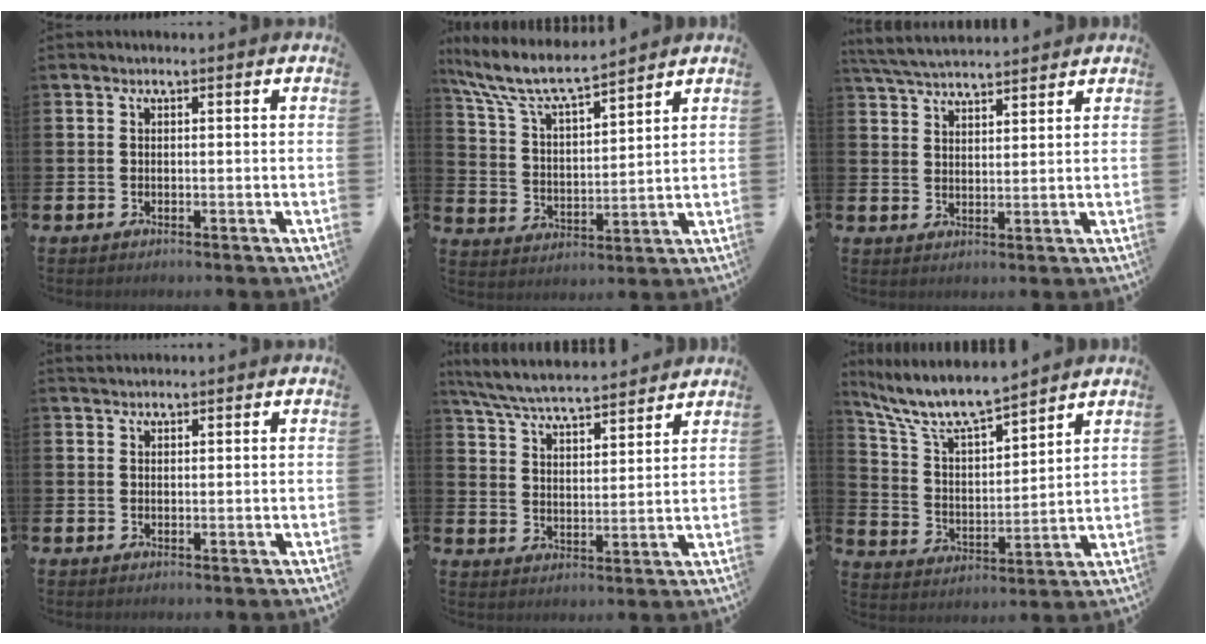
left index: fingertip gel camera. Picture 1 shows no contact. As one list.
[{"total": 8.3, "force": [7.6, 1.1, 3.2], "torque": [-0.098, -0.046, 0.132]}, {"total": 4.9, "force": [4.8, 0.6, 0.8], "torque": [-0.037, -0.020, 0.088]}, {"total": 1.2, "force": [1.2, 0.3, 0.0], "torque": [0.008, 0.001, 0.020]}, {"total": 6.7, "force": [6.5, 0.6, 1.6], "torque": [-0.062, -0.040, 0.114]}, {"total": 9.0, "force": [8.2, 1.7, 3.3], "torque": [-0.103, -0.048, 0.148]}]